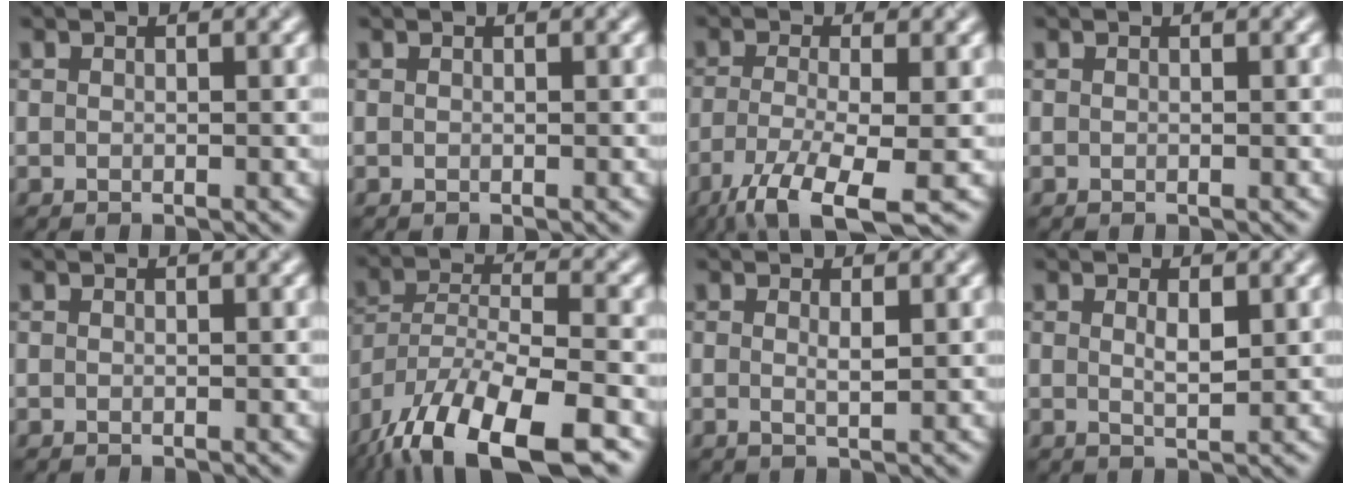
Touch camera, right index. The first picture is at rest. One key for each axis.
{"total": 0.0}
{"total": 7.8, "fx": -4.6, "fy": 1.9, "fz": 6.0, "tx": -0.110, "ty": -0.013, "tz": -0.090}
{"total": 0.0}
{"total": 0.0}
{"total": 14.3, "fx": -10.3, "fy": 4.2, "fz": 9.0, "tx": -0.178, "ty": -0.017, "tz": -0.173}
{"total": 1.1, "fx": 0.3, "fy": 0.1, "fz": 1.1, "tx": -0.020, "ty": -0.003, "tz": 0.003}
{"total": 1.5, "fx": 0.5, "fy": 0.4, "fz": 1.4, "tx": -0.026, "ty": -0.004, "tz": 0.011}